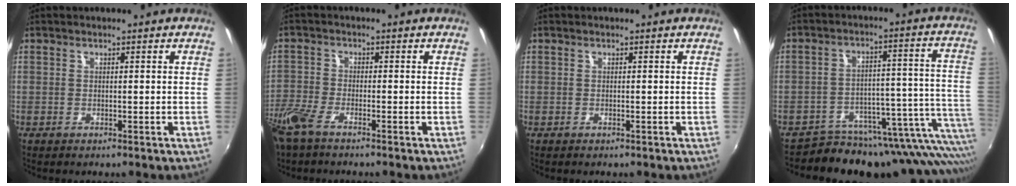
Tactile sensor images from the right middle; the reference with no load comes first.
{"total": 6.8, "force": [-5.1, 2.0, 4.1], "torque": [-0.108, -0.019, -0.108]}
{"total": 0.0}
{"total": 18.1, "force": [-14.5, 6.3, 8.8], "torque": [-0.094, -0.003, -0.205]}